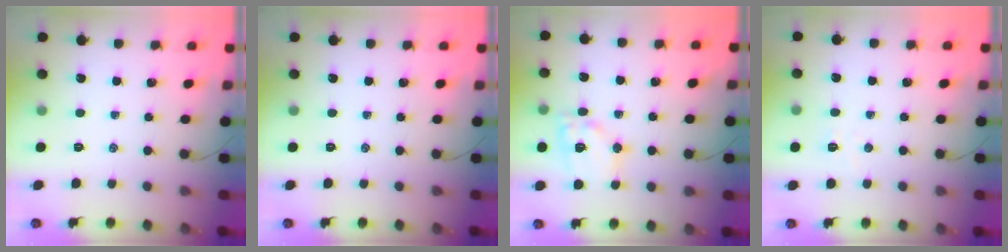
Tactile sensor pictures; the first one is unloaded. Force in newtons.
{"total": 0.0}
{"total": 12.8, "press": 12.7, "slide": 2.0}
{"total": 3.7, "press": 3.7, "slide": 0.8}